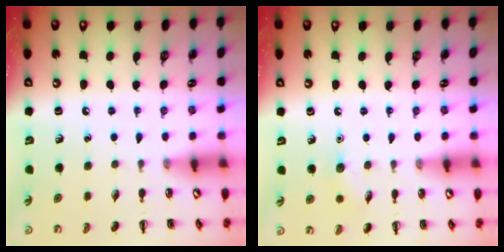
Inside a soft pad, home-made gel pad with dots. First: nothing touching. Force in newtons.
{"total": 6.5, "press": 6.2, "slide": 1.8}